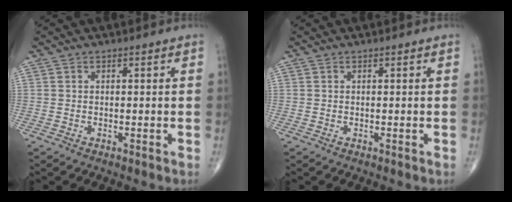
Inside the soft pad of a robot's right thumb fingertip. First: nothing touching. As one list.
[{"total": 0.0}]